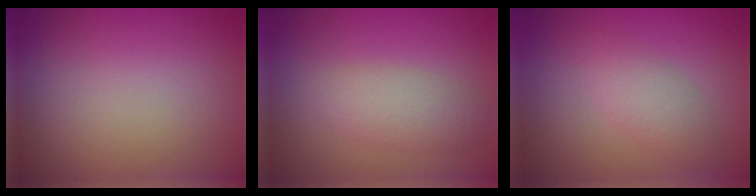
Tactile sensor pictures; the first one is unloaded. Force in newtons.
{"total": 3.0, "press": 3.0, "slide": 0.1}
{"total": 2.7, "press": 2.7, "slide": 0.1}